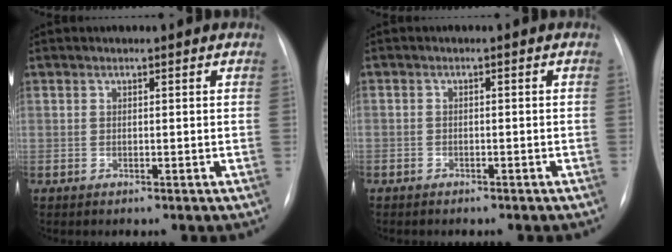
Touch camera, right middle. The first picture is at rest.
{"total": 1.8, "force": [-1.4, 1.0, 0.5], "torque": [-0.011, 0.003, -0.015]}